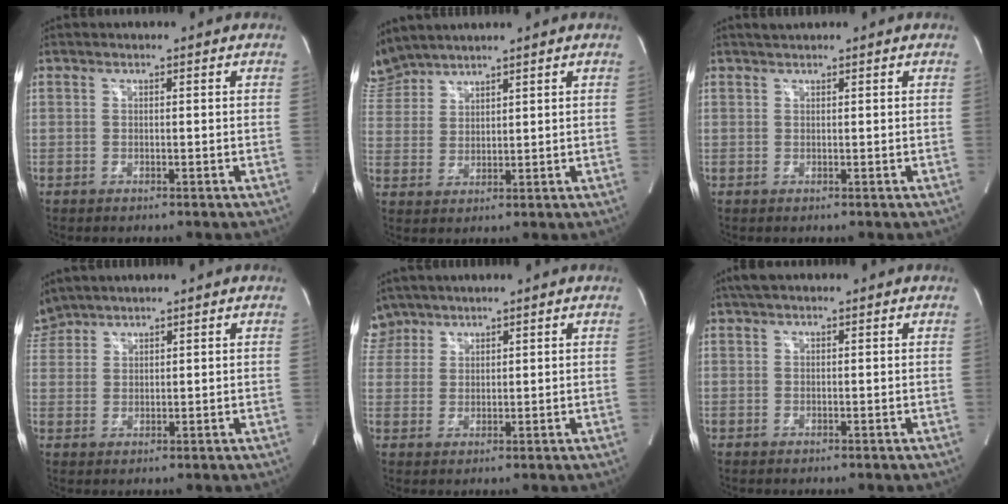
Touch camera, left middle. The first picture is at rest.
{"total": 6.5, "force": [6.4, 1.2, 0.5], "torque": [-0.029, 0.018, 0.139]}
{"total": 1.1, "force": [1.0, 0.2, 0.3], "torque": [-0.013, 0.010, 0.021]}
{"total": 4.1, "force": [4.0, 1.0, 0.0], "torque": [-0.011, 0.019, 0.084]}
{"total": 4.9, "force": [4.1, 2.7, -0.4], "torque": [0.011, 0.010, 0.084]}
{"total": 2.6, "force": [1.9, 1.1, 1.3], "torque": [-0.027, 0.022, 0.033]}